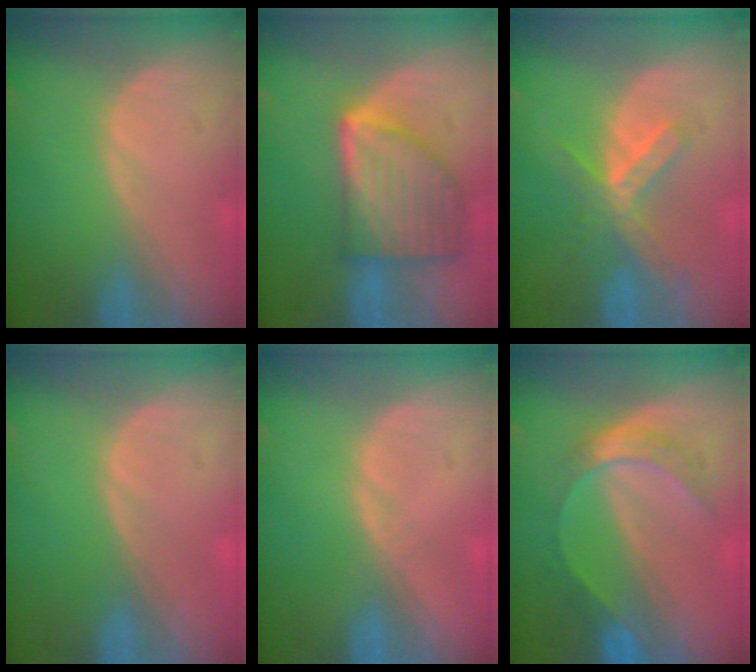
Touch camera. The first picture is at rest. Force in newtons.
{"total": 9.3, "press": 9.3, "slide": 0.4}
{"total": 5.3, "press": 5.3, "slide": 0.8}
{"total": 0.0}
{"total": 0.7, "press": 0.5, "slide": 0.4}
{"total": 5.4, "press": 5.4, "slide": 0.3}